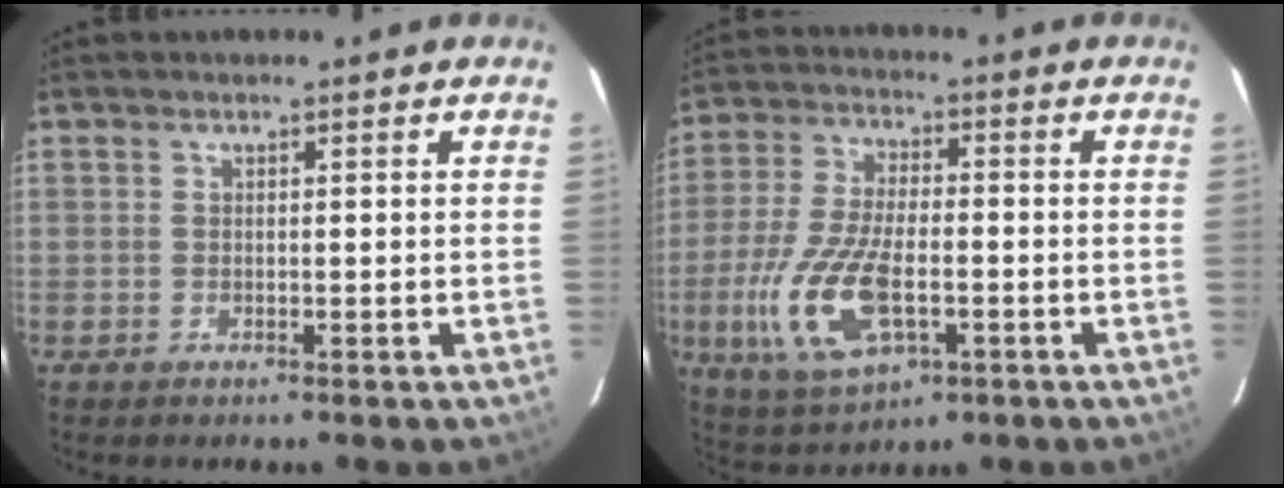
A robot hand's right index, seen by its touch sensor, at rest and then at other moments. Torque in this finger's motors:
{"motor_torque": [1.80, -0.34, 1.02, 0.21]}